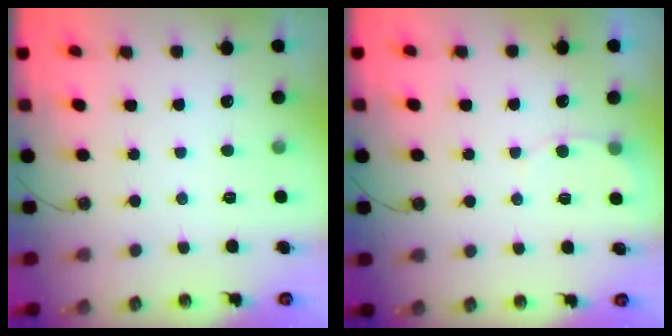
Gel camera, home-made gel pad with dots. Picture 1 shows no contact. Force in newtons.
{"total": 4.0, "press": 4.0, "slide": 0.3}